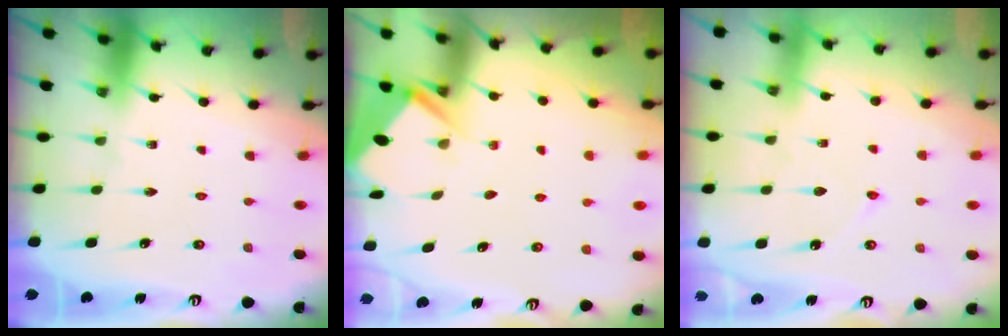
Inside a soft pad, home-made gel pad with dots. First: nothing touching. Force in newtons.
{"total": 2.9, "press": 2.9, "slide": 0.1}
{"total": 5.4, "press": 5.4, "slide": 0.4}